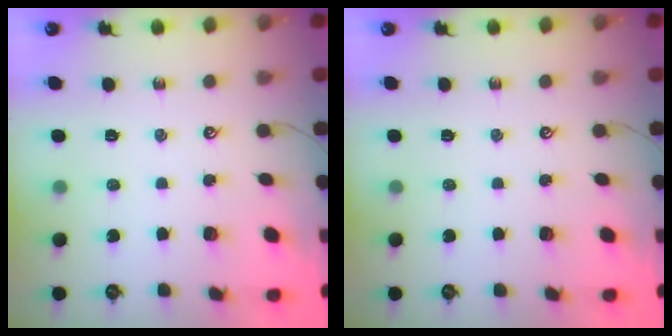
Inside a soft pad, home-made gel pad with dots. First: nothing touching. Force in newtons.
{"total": 0.0}